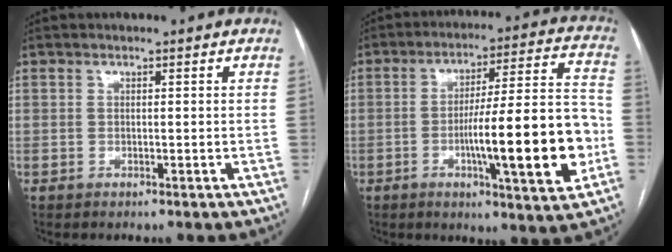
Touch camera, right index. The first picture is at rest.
{"total": 17.7, "force": [-4.3, 1.5, 17.1], "torque": [-0.254, 0.006, -0.062]}